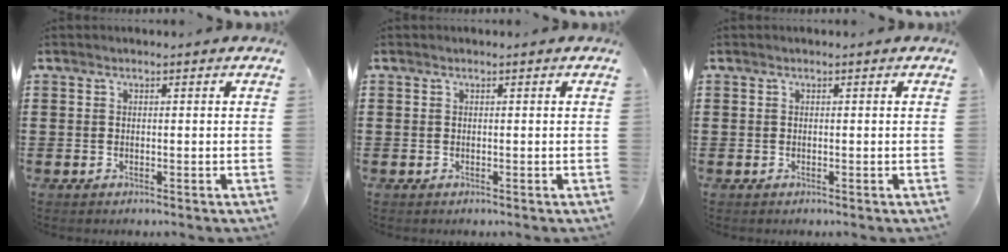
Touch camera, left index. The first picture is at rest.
{"total": 0.0}
{"total": 0.0}